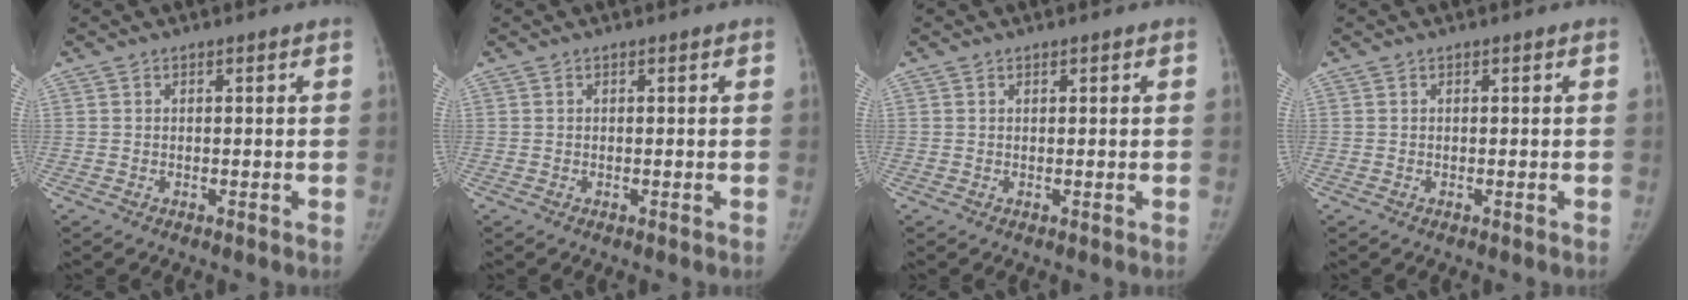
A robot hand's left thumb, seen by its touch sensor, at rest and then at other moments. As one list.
[{"total": 0.0}, {"total": 0.0}, {"total": 0.0}]